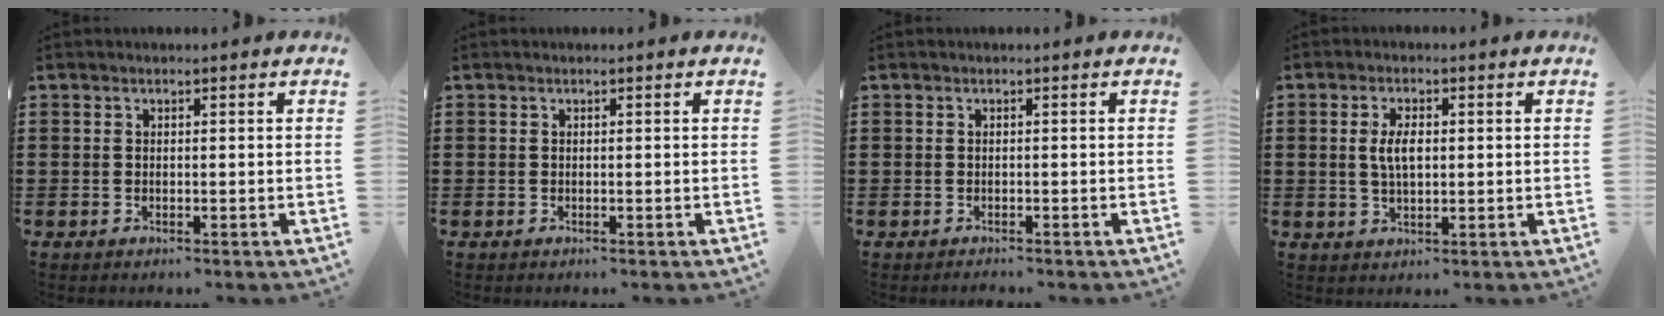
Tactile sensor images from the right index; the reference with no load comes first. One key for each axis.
{"total": 0.0}
{"total": 0.6, "fx": -0.5, "fy": 0.3, "fz": -0.2, "tx": 0.003, "ty": 0.004, "tz": -0.013}
{"total": 4.1, "fx": 0.4, "fy": 1.7, "fz": 3.7, "tx": -0.082, "ty": 0.004, "tz": 0.002}